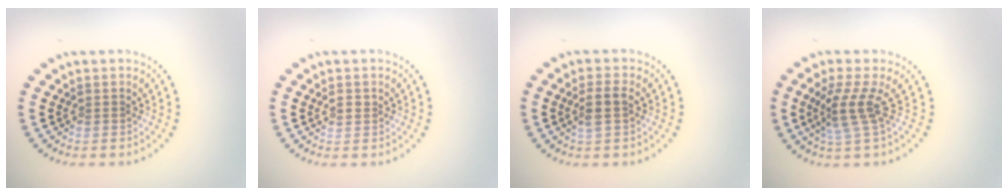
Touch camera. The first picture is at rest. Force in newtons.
{"total": 0.5, "press": 0.5, "slide": 0.1}
{"total": 2.0, "press": 1.8, "slide": 0.9}
{"total": 3.0, "press": 2.0, "slide": 2.3}